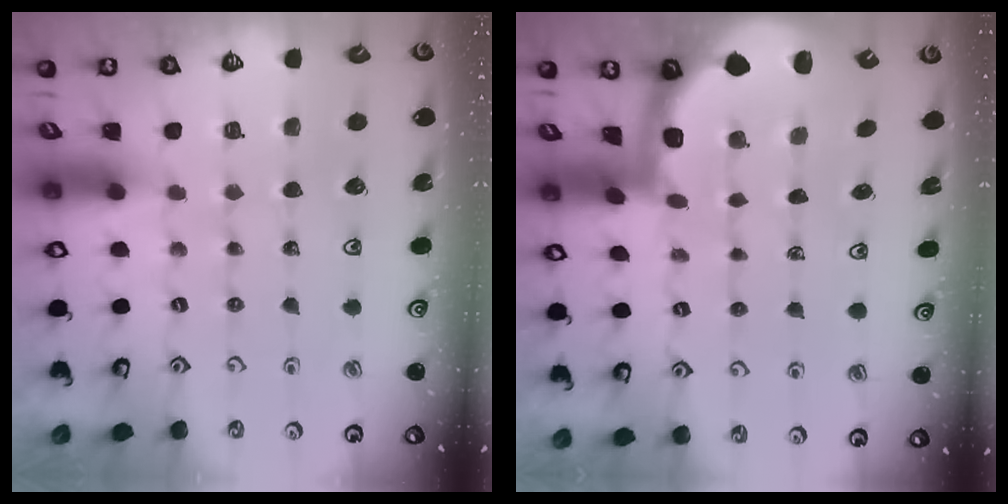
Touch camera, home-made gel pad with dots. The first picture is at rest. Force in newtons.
{"total": 1.7, "press": 1.7, "slide": 0.3}